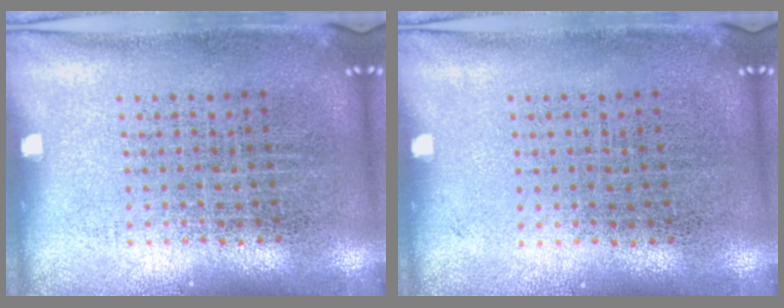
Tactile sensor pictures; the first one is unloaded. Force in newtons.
{"total": 0.0}